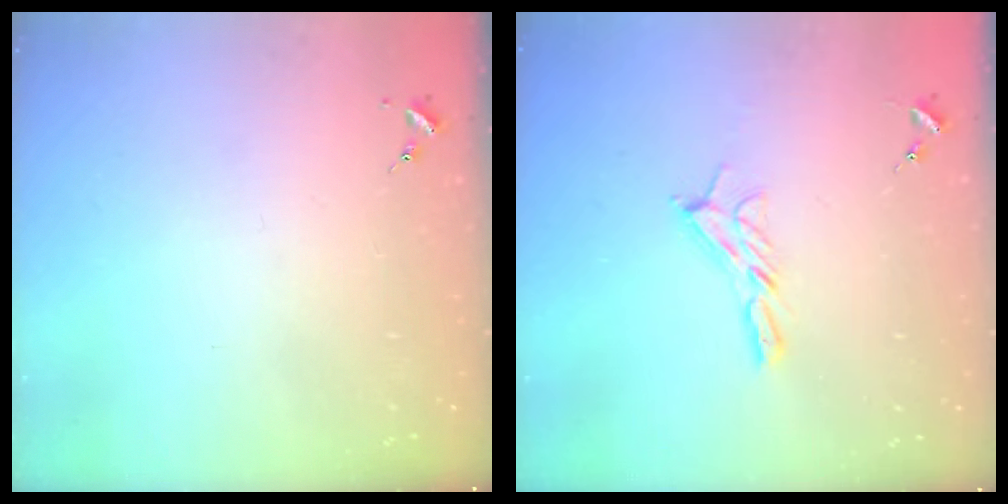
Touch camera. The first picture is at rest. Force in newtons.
{"total": 8.3, "press": 8.2, "slide": 0.5}